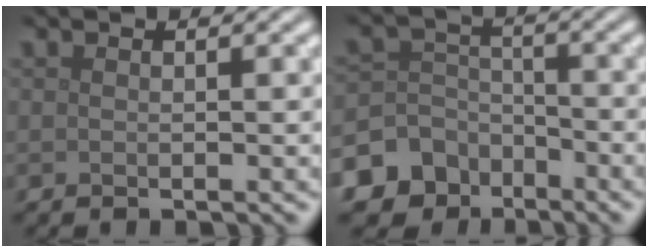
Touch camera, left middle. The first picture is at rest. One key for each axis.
{"total": 9.0, "fx": -5.8, "fy": 6.9, "fz": 1.2, "tx": -0.022, "ty": -0.014, "tz": -0.121}